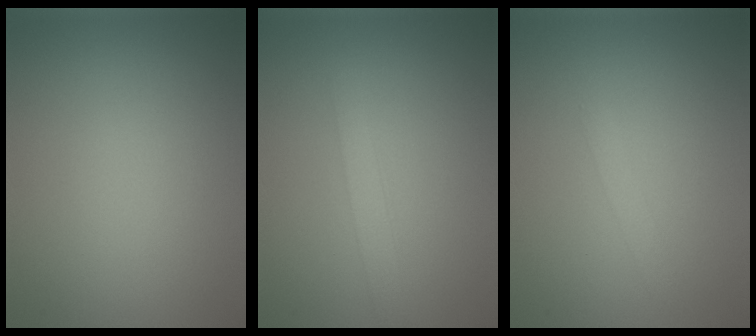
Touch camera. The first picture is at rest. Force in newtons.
{"total": 1.7, "press": 1.7, "slide": 0.1}
{"total": 0.9, "press": 0.9, "slide": 0.2}